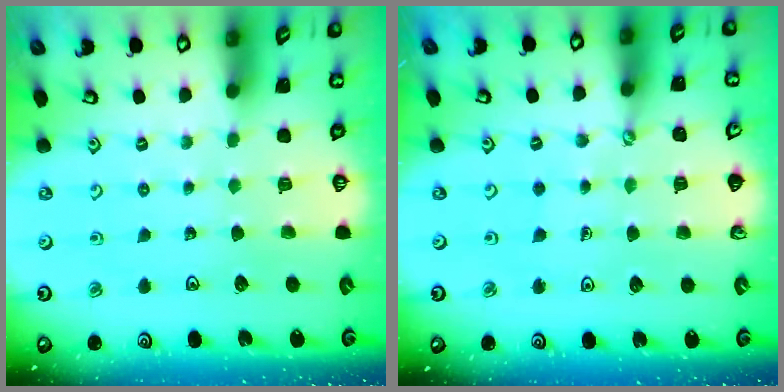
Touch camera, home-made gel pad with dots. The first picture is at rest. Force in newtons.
{"total": 0.5, "press": 0.5, "slide": 0.1}